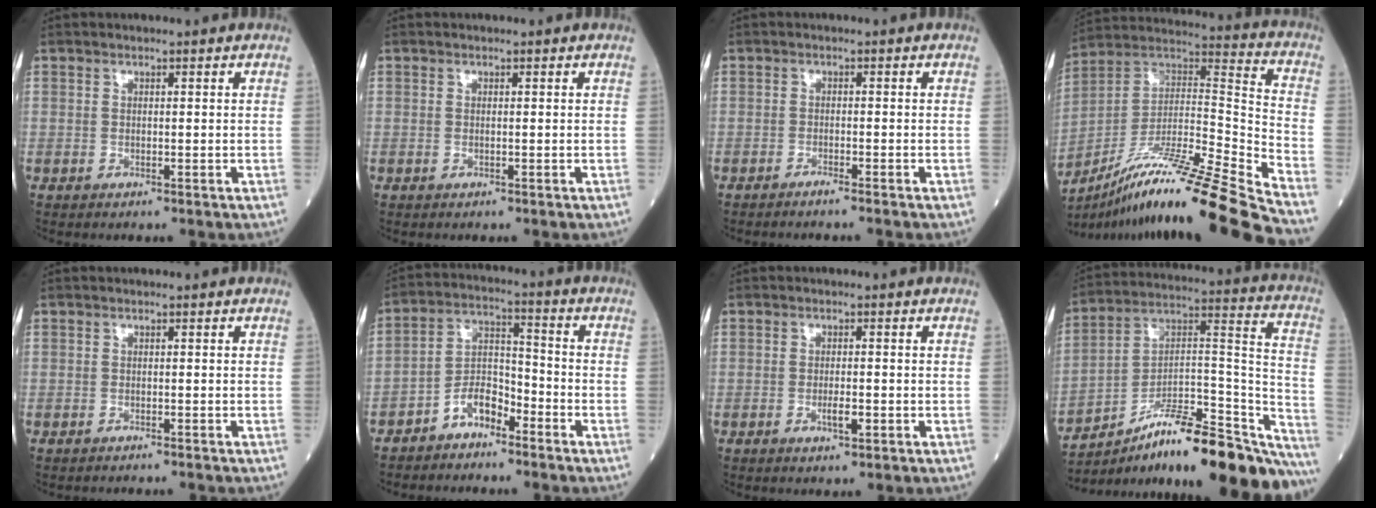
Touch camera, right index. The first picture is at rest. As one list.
[{"total": 0.0}, {"total": 1.7, "force": [-1.5, -0.4, 0.8], "torque": [-0.013, 0.002, -0.024]}, {"total": 25.2, "force": [-19.8, -1.8, 15.5], "torque": [-0.240, -0.012, -0.347]}, {"total": 2.3, "force": [-2.2, 0.0, 0.4], "torque": [-0.006, -0.004, -0.030]}, {"total": 6.2, "force": [-4.5, 2.7, 3.3], "torque": [-0.061, 0.013, -0.090]}, {"total": 2.1, "force": [-0.8, 0.5, 1.9], "torque": [-0.033, 0.000, -0.014]}, {"total": 27.8, "force": [-21.7, 5.1, 16.5], "torque": [-0.169, 0.033, -0.326]}]